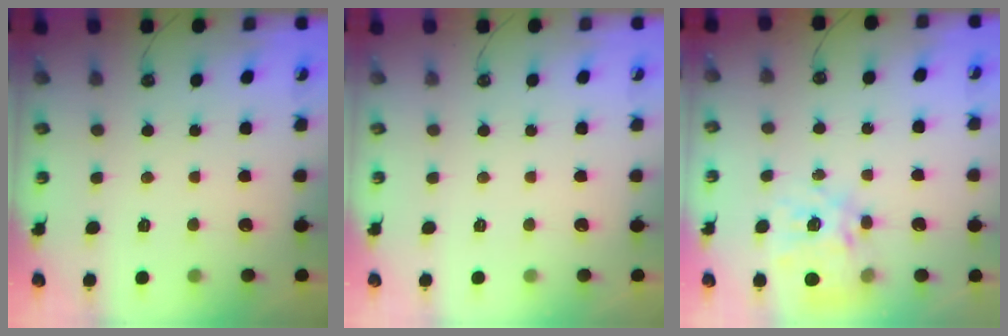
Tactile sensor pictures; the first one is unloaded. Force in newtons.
{"total": 0.0}
{"total": 15.4, "press": 15.3, "slide": 1.3}